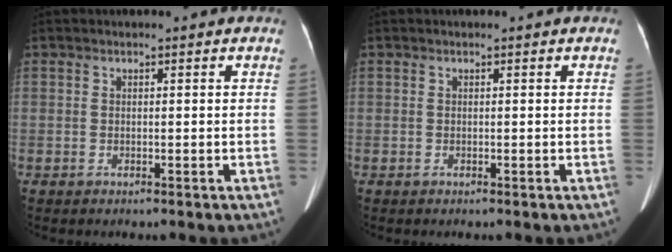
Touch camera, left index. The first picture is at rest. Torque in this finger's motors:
{"motor_torque": [0.00, 0.06, 0.00, -0.01]}